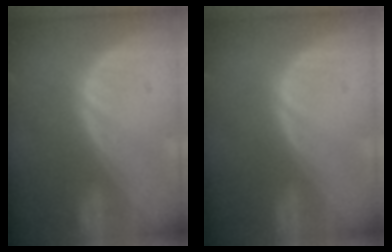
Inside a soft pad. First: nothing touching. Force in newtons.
{"total": 0.0}